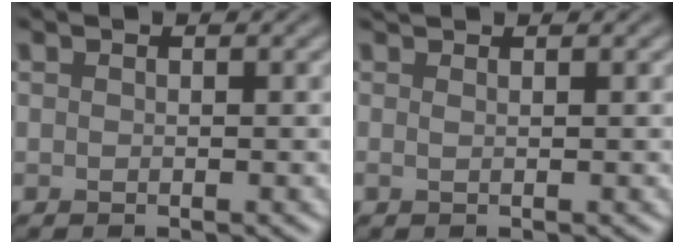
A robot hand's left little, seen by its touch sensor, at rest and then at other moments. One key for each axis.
{"total": 0.8, "fx": 0.6, "fy": -0.2, "fz": 0.4, "tx": -0.012, "ty": 0.001, "tz": 0.012}